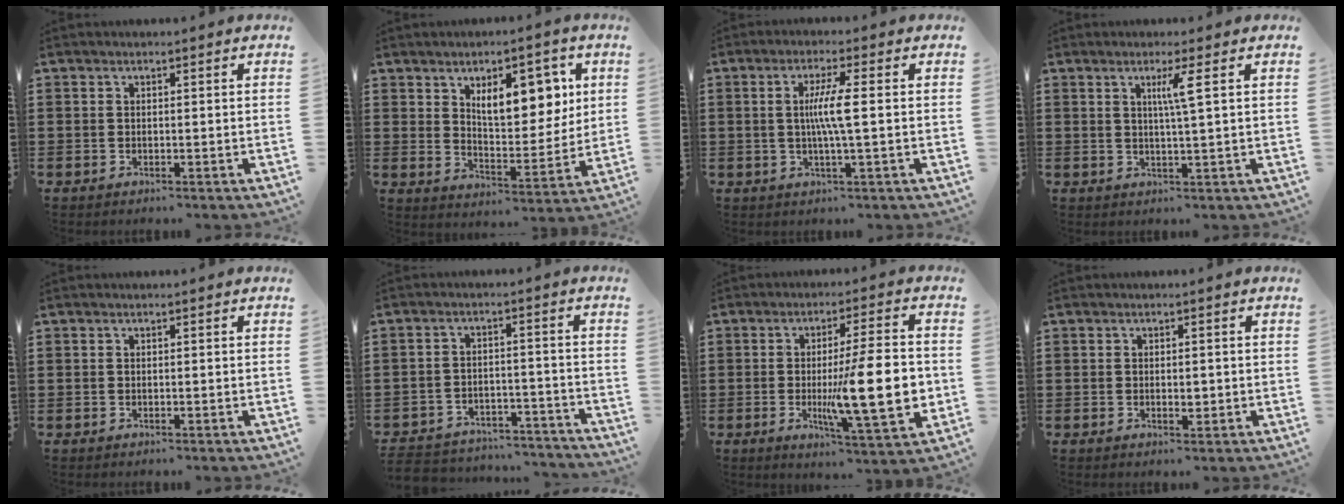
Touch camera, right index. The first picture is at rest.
{"total": 9.9, "force": [4.2, 4.9, 7.4], "torque": [-0.112, -0.004, 0.067]}
{"total": 5.3, "force": [0.2, -0.1, 5.2], "torque": [-0.096, -0.006, -0.001]}
{"total": 3.3, "force": [1.2, -0.6, 3.0], "torque": [-0.061, -0.009, 0.016]}
{"total": 0.0}
{"total": 4.3, "force": [-4.2, 0.7, 0.4], "torque": [-0.019, 0.004, -0.090]}
{"total": 15.1, "force": [-1.4, 3.4, 14.6], "torque": [-0.221, -0.024, -0.029]}
{"total": 1.6, "force": [-0.1, 0.6, 1.4], "torque": [-0.025, 0.001, -0.003]}